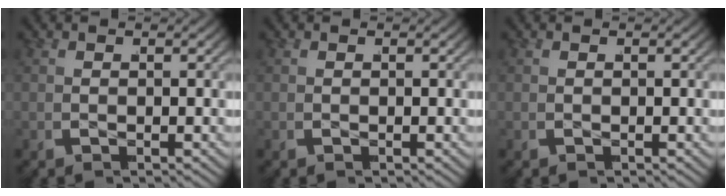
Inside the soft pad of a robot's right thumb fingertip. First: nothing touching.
{"total": 0.0}
{"total": 0.0}